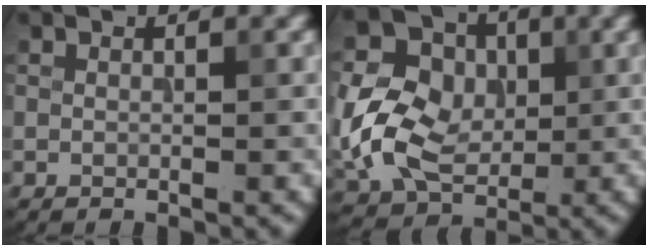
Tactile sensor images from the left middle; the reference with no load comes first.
{"total": 10.4, "force": [-0.5, 8.1, 6.5], "torque": [-0.147, -0.006, -0.011]}